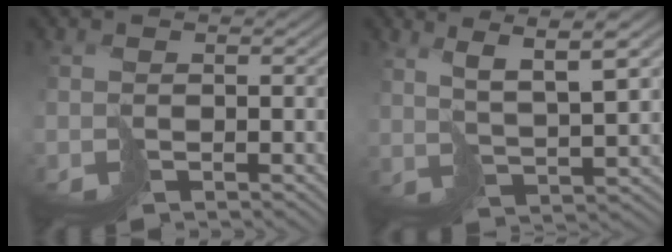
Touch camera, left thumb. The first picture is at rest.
{"total": 7.6, "force": [4.7, 1.3, 5.9], "torque": [-0.104, 0.011, 0.090]}